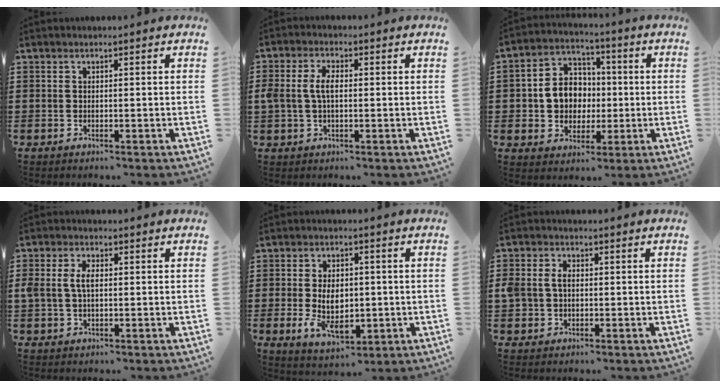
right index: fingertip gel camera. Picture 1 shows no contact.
{"total": 4.3, "force": [0.2, 2.2, 3.6], "torque": [-0.088, 0.003, -0.002]}
{"total": 7.3, "force": [-0.3, 6.7, 2.8], "torque": [-0.070, 0.019, -0.004]}
{"total": 3.6, "force": [0.4, 2.0, 3.0], "torque": [-0.078, 0.003, 0.002]}
{"total": 6.9, "force": [-0.7, 4.3, 5.4], "torque": [-0.098, -0.003, -0.017]}
{"total": 3.2, "force": [0.2, 2.5, 1.9], "torque": [-0.052, 0.008, -0.001]}